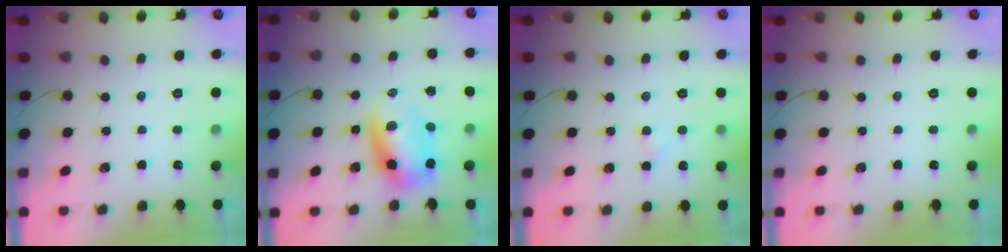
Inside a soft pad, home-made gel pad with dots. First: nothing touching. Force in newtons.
{"total": 8.0, "press": 7.7, "slide": 2.2}
{"total": 1.6, "press": 1.4, "slide": 0.7}
{"total": 0.0}